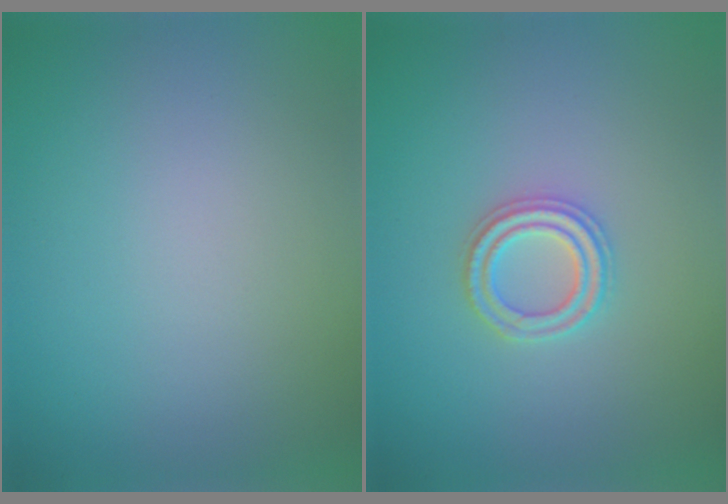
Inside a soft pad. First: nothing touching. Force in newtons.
{"total": 2.3, "press": 2.2, "slide": 0.4}